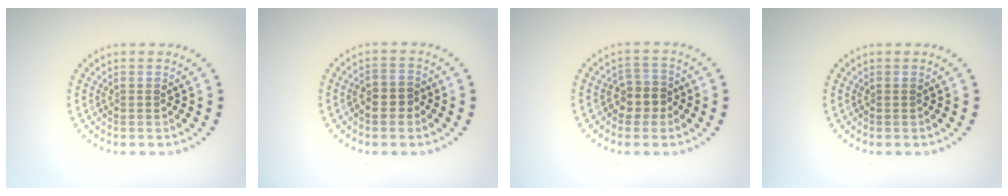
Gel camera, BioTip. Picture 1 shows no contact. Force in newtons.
{"total": 2.1, "press": 2.0, "slide": 0.8}
{"total": 2.3, "press": 2.1, "slide": 1.1}
{"total": 0.0}